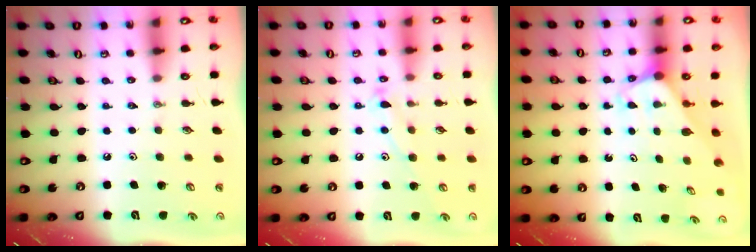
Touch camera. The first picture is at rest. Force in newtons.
{"total": 10.7, "press": 10.7, "slide": 0.8}
{"total": 2.1, "press": 2.1, "slide": 0.2}